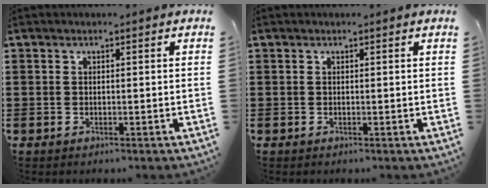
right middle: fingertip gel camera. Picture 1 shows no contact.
{"total": 0.0}